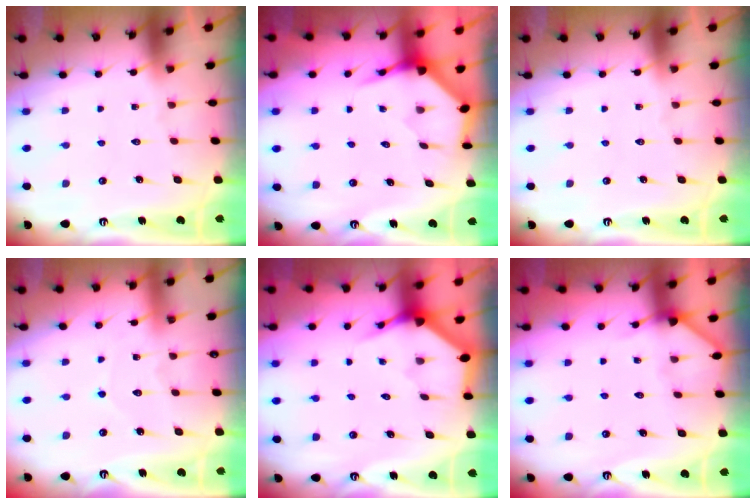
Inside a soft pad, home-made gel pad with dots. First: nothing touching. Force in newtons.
{"total": 4.0, "press": 3.9, "slide": 0.4}
{"total": 0.0}
{"total": 4.3, "press": 4.2, "slide": 0.5}
{"total": 3.4, "press": 3.4, "slide": 0.1}
{"total": 3.9, "press": 3.9, "slide": 0.3}